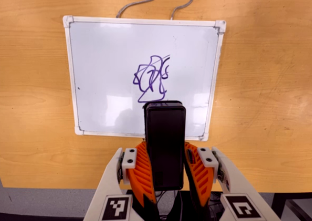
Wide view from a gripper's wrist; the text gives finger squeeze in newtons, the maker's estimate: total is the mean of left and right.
{"total": 9.3, "left": 7.9, "right": 10.7}